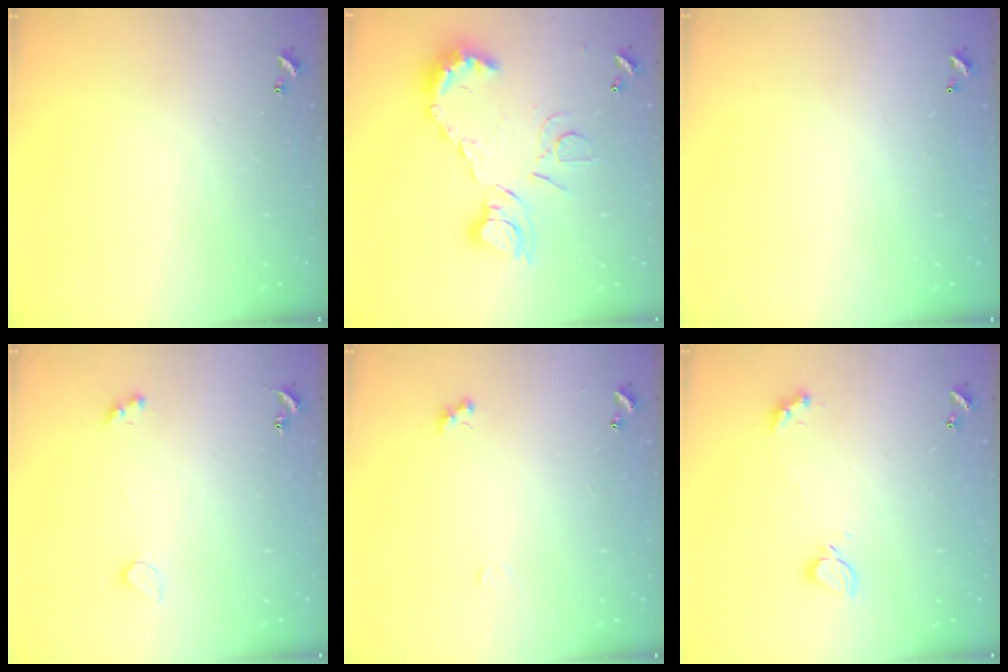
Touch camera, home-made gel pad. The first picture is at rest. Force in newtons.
{"total": 14.0, "press": 13.9, "slide": 1.3}
{"total": 2.8, "press": 2.8, "slide": 0.1}
{"total": 2.1, "press": 1.8, "slide": 1.0}
{"total": 1.7, "press": 1.6, "slide": 0.5}
{"total": 2.6, "press": 2.5, "slide": 0.6}